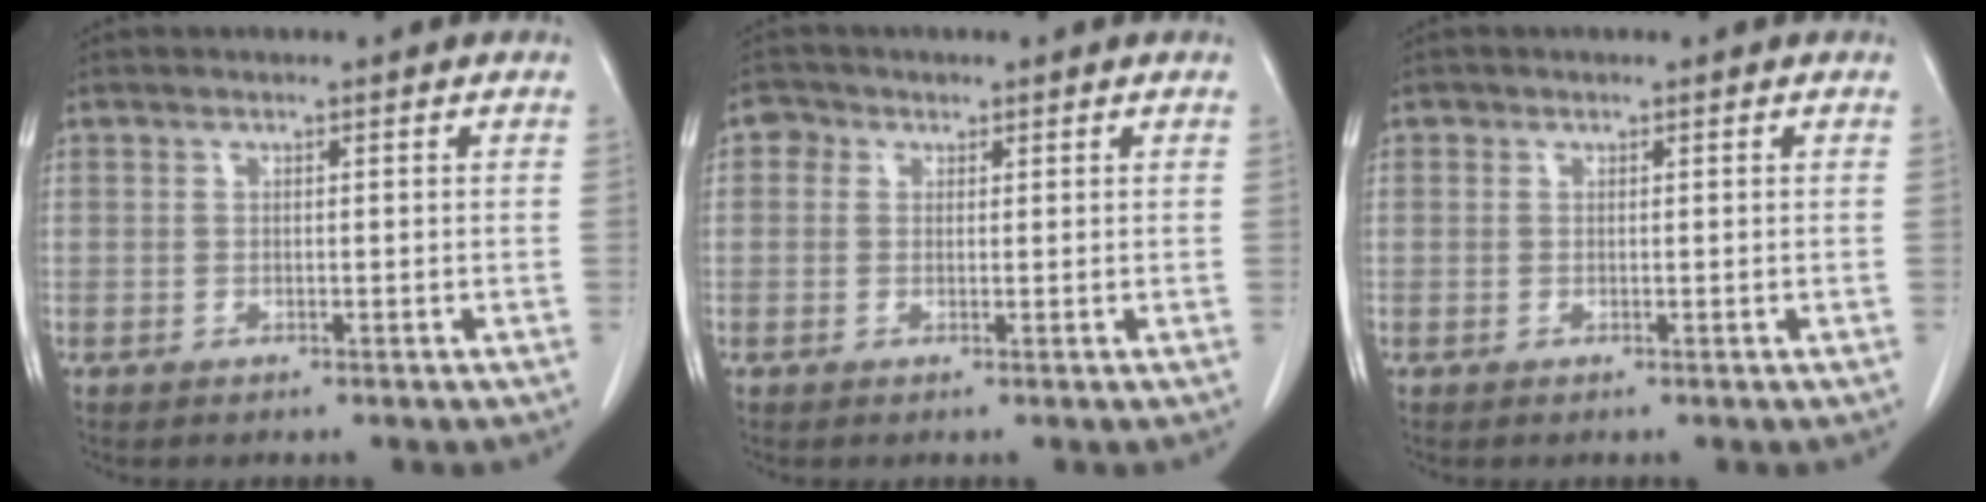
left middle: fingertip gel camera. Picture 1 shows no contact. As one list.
[{"total": 2.0, "force": [0.8, 1.7, 0.6], "torque": [-0.005, 0.007, 0.008]}, {"total": 0.0}]